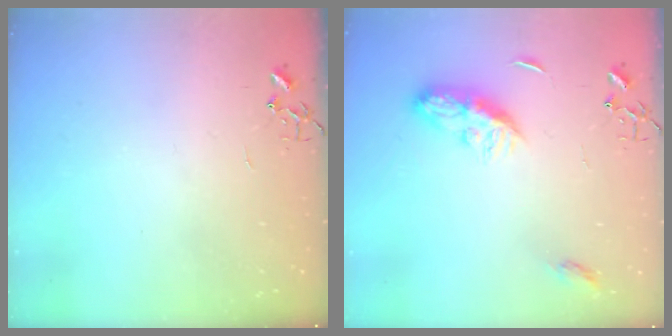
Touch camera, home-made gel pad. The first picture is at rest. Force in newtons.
{"total": 8.8, "press": 8.8, "slide": 0.0}